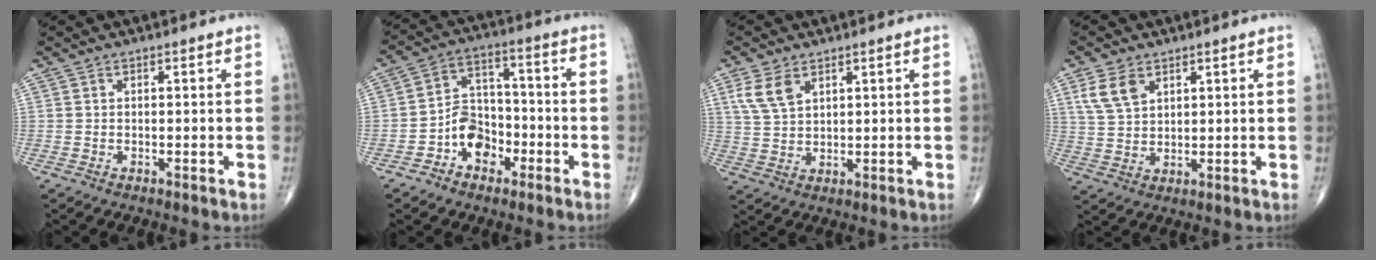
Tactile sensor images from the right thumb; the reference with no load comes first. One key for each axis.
{"total": 8.9, "fx": -3.9, "fy": 6.6, "fz": 4.6, "tx": -0.047, "ty": 0.044, "tz": -0.073}
{"total": 5.8, "fx": 3.0, "fy": 3.3, "fz": 3.8, "tx": -0.073, "ty": -0.005, "tz": 0.067}
{"total": 6.2, "fx": 3.1, "fy": 3.8, "fz": 3.8, "tx": -0.069, "ty": -0.006, "tz": 0.069}